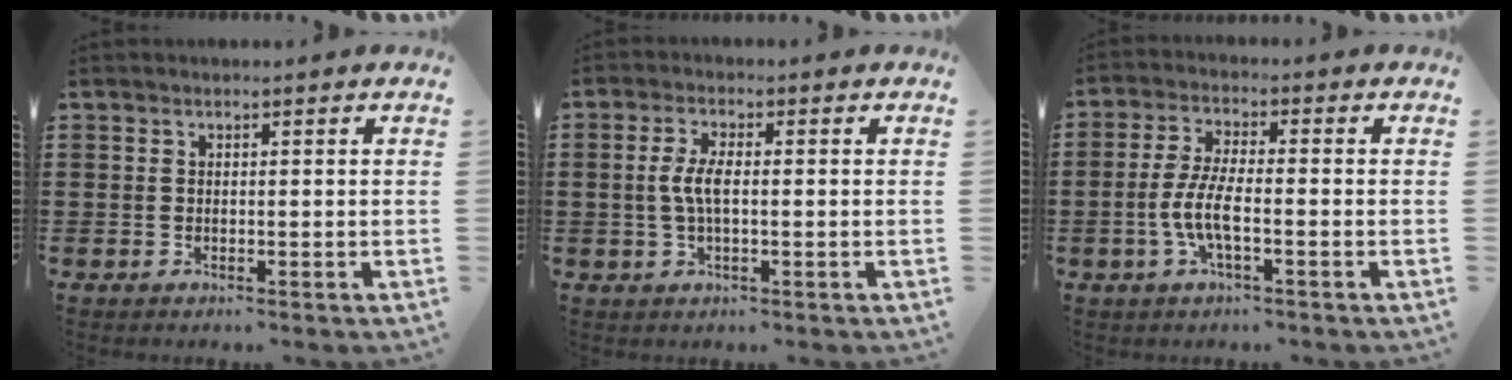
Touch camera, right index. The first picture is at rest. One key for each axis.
{"total": 4.0, "fx": -0.2, "fy": 1.3, "fz": 3.8, "tx": -0.083, "ty": -0.002, "tz": -0.010}
{"total": 6.0, "fx": -1.9, "fy": 1.6, "fz": 5.5, "tx": -0.128, "ty": -0.010, "tz": -0.044}